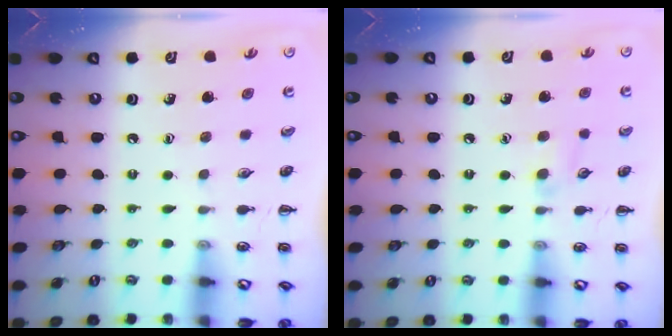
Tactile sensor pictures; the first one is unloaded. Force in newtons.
{"total": 6.2, "press": 5.9, "slide": 2.0}